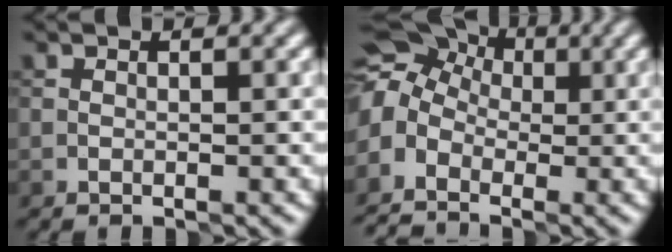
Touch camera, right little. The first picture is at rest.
{"total": 7.5, "force": [-1.8, 6.3, 3.6], "torque": [-0.079, 0.014, -0.040]}